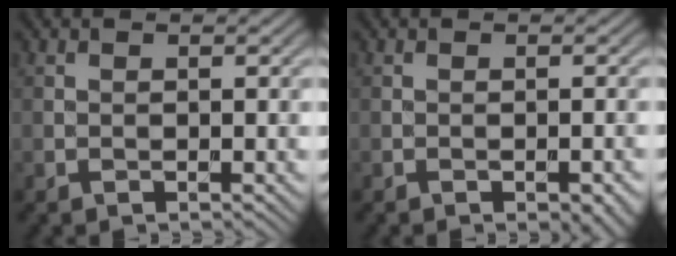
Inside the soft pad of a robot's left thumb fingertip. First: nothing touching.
{"total": 2.5, "force": [-1.5, 0.7, 1.9], "torque": [-0.023, 0.002, -0.017]}